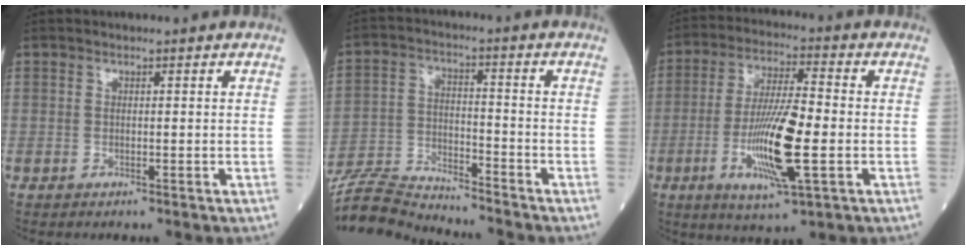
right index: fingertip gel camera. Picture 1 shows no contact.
{"total": 11.7, "force": [-11.6, -0.3, 1.6], "torque": [-0.033, 0.006, -0.216]}
{"total": 13.0, "force": [-3.1, 1.7, 12.5], "torque": [-0.242, -0.011, -0.056]}